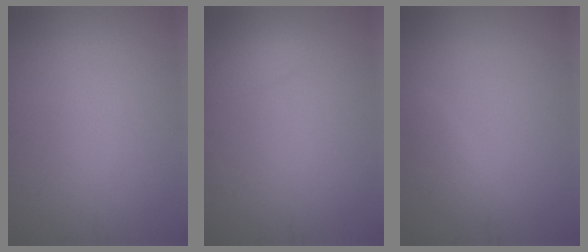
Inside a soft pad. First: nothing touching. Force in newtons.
{"total": 1.3, "press": 1.3, "slide": 0.2}
{"total": 1.5, "press": 1.5, "slide": 0.1}